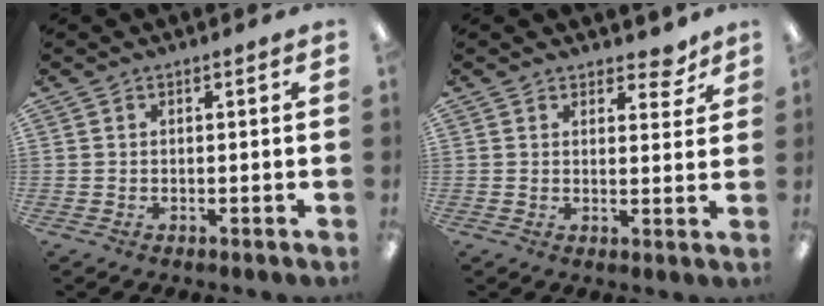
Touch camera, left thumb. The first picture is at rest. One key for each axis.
{"total": 5.1, "fx": 4.0, "fy": 2.2, "fz": 2.2, "tx": -0.019, "ty": -0.021, "tz": 0.068}